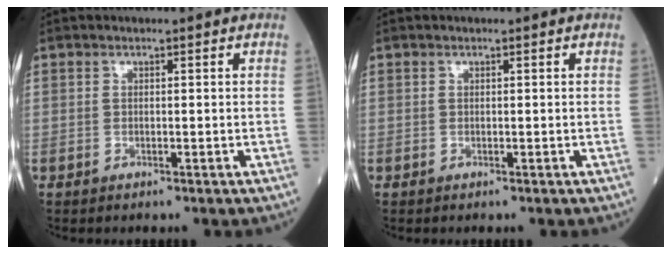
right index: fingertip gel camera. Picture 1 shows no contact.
{"total": 0.0}